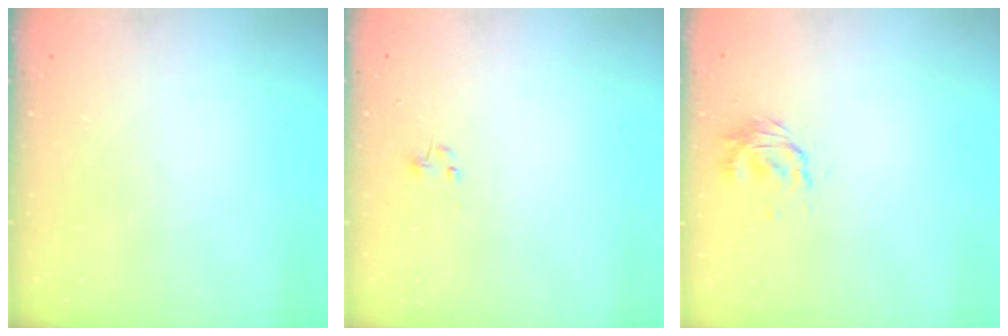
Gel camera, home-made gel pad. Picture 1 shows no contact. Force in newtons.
{"total": 0.6, "press": 0.6, "slide": 0.2}
{"total": 1.3, "press": 1.2, "slide": 0.4}